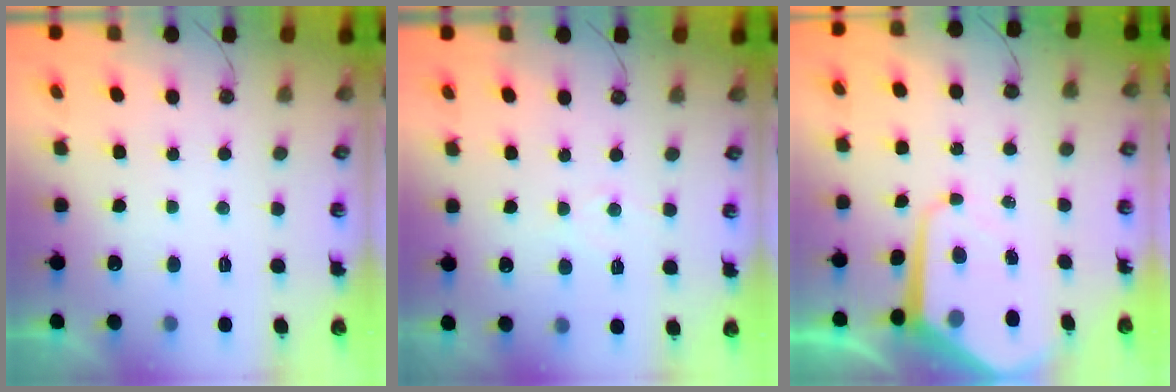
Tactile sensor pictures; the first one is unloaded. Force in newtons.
{"total": 5.5, "press": 5.5, "slide": 0.5}
{"total": 10.2, "press": 10.2, "slide": 1.0}